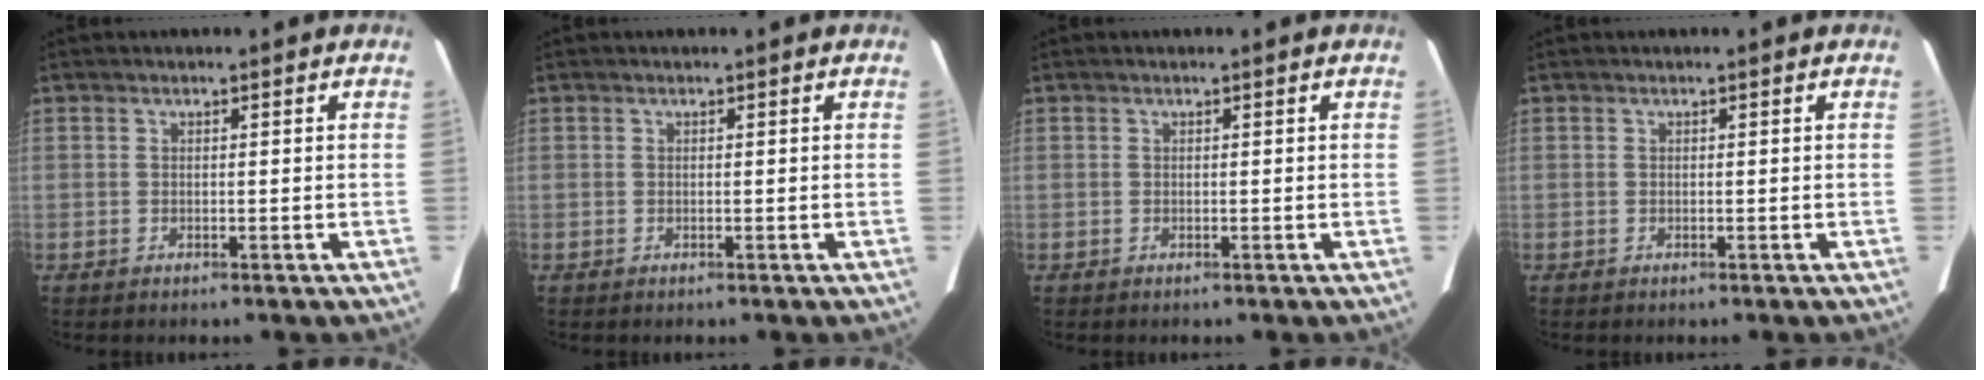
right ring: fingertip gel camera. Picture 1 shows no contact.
{"total": 0.0}
{"total": 0.0}
{"total": 0.0}